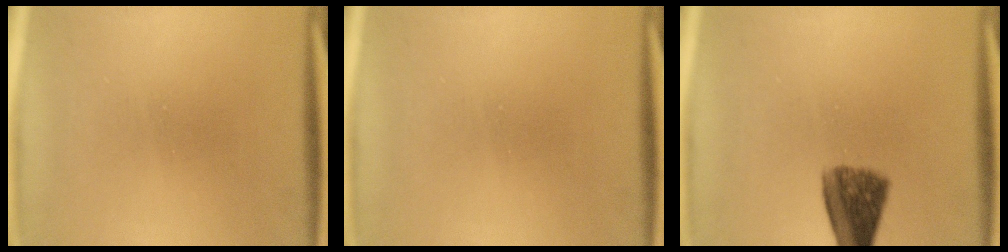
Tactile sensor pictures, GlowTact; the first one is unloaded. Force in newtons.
{"total": 0.0}
{"total": 7.3}